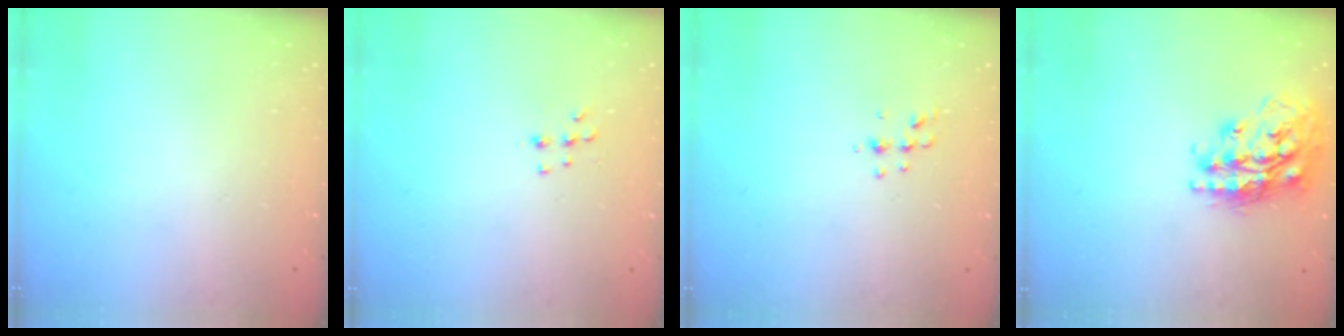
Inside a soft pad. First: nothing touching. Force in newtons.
{"total": 5.8, "press": 5.8, "slide": 0.4}
{"total": 4.6, "press": 4.5, "slide": 1.0}
{"total": 19.3, "press": 19.3, "slide": 1.4}